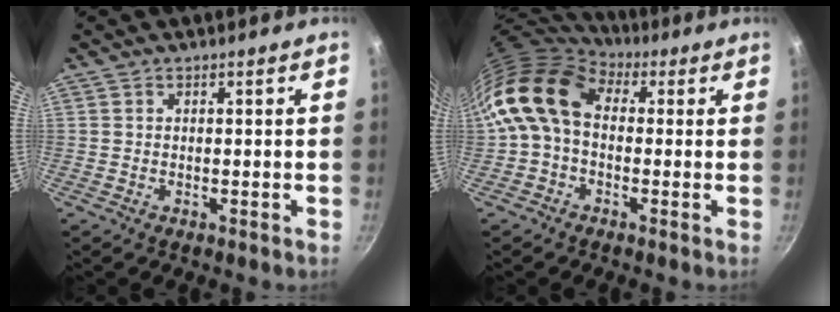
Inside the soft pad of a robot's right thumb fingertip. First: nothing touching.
{"total": 12.1, "force": [1.3, 8.7, 8.3], "torque": [-0.137, 0.017, 0.001]}